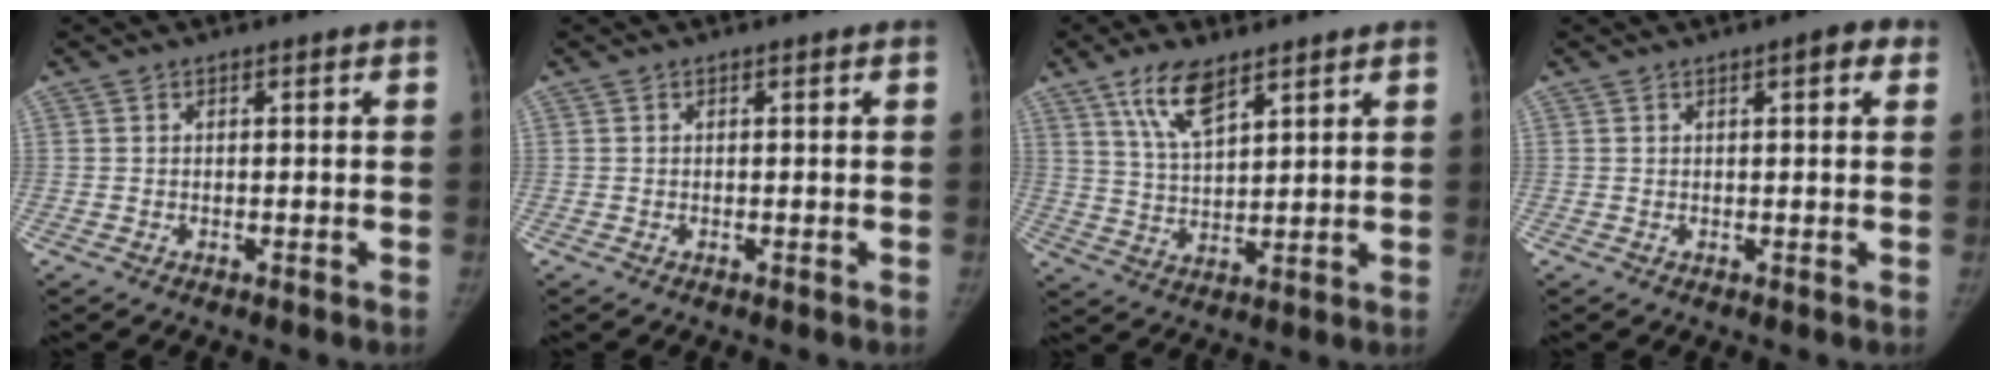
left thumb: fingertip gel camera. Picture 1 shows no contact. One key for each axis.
{"total": 0.0}
{"total": 8.9, "fx": 5.6, "fy": 3.4, "fz": 6.1, "tx": -0.104, "ty": -0.028, "tz": 0.112}
{"total": 3.0, "fx": 1.4, "fy": 0.9, "fz": 2.5, "tx": -0.026, "ty": 0.000, "tz": 0.014}